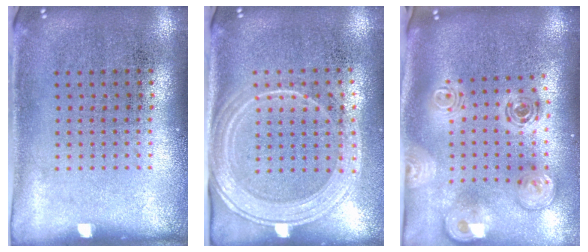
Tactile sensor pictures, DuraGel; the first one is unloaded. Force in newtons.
{"total": 2.1, "press": 1.9, "slide": 1.0}
{"total": 2.3, "press": 1.8, "slide": 1.4}